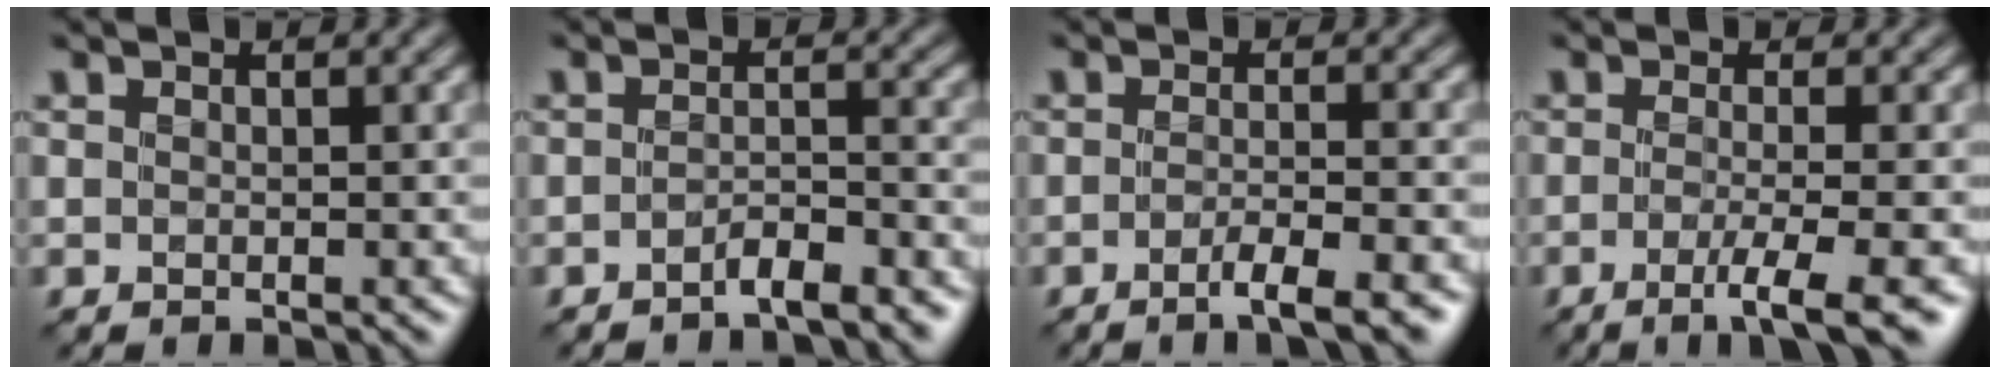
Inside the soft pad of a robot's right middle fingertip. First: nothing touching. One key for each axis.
{"total": 2.6, "fx": -2.1, "fy": 0.5, "fz": 1.4, "tx": -0.024, "ty": 0.006, "tz": -0.041}
{"total": 3.6, "fx": -2.3, "fy": 0.6, "fz": 2.8, "tx": -0.041, "ty": 0.003, "tz": -0.043}
{"total": 4.3, "fx": -1.8, "fy": 0.7, "fz": 3.8, "tx": -0.059, "ty": -0.005, "tz": -0.039}